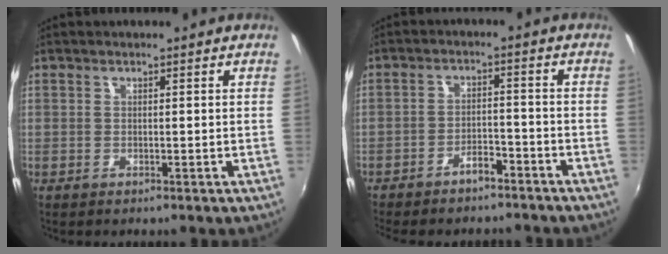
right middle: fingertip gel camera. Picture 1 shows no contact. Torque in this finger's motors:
{"motor_torque": [1.10, -1.04, 0.43, 0.07]}